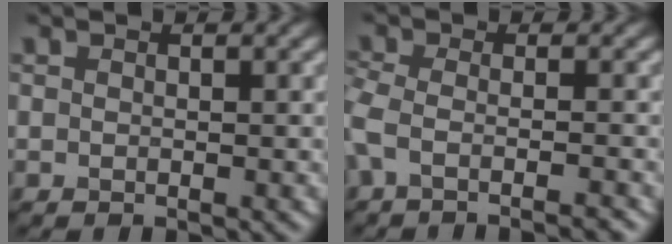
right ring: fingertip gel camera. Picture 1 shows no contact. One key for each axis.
{"total": 4.0, "fx": -2.3, "fy": 1.2, "fz": 3.1, "tx": -0.052, "ty": -0.015, "tz": -0.042}